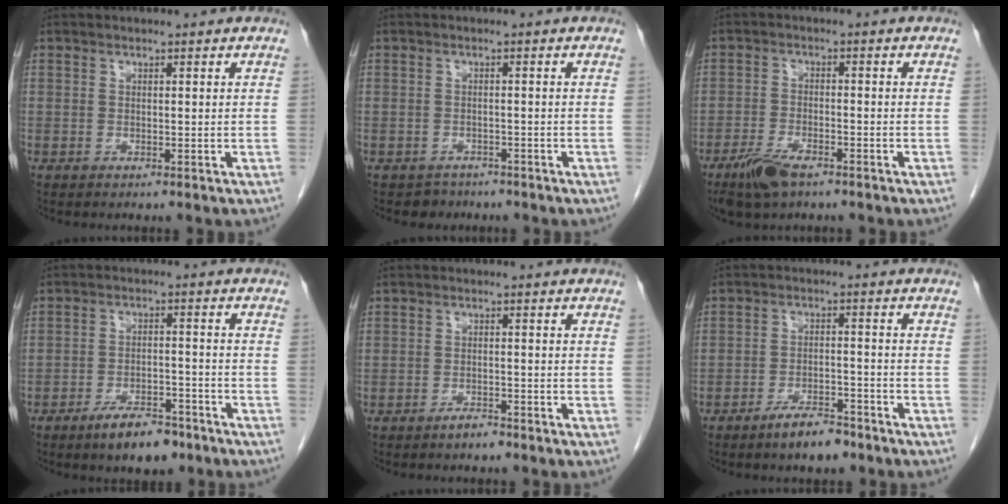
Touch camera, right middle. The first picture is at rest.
{"total": 2.3, "force": [-1.8, 1.4, -0.5], "torque": [-0.005, 0.003, -0.028]}
{"total": 5.9, "force": [-4.1, 1.9, 3.8], "torque": [-0.079, -0.008, -0.073]}
{"total": 7.0, "force": [-5.1, 2.4, 4.2], "torque": [-0.076, -0.002, -0.080]}
{"total": 1.8, "force": [-1.6, 0.4, 0.9], "torque": [-0.021, -0.002, -0.025]}
{"total": 5.4, "force": [-4.2, 1.5, 3.0], "torque": [-0.059, -0.001, -0.069]}